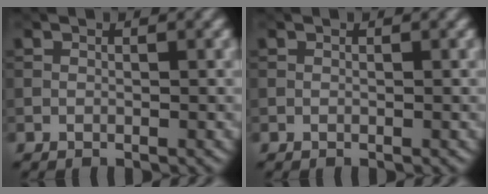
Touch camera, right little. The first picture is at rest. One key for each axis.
{"total": 0.0}